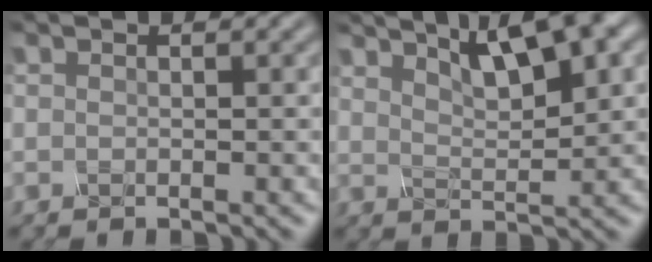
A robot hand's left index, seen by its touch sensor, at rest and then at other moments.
{"total": 5.1, "force": [3.7, 0.6, 3.4], "torque": [-0.058, 0.015, 0.082]}